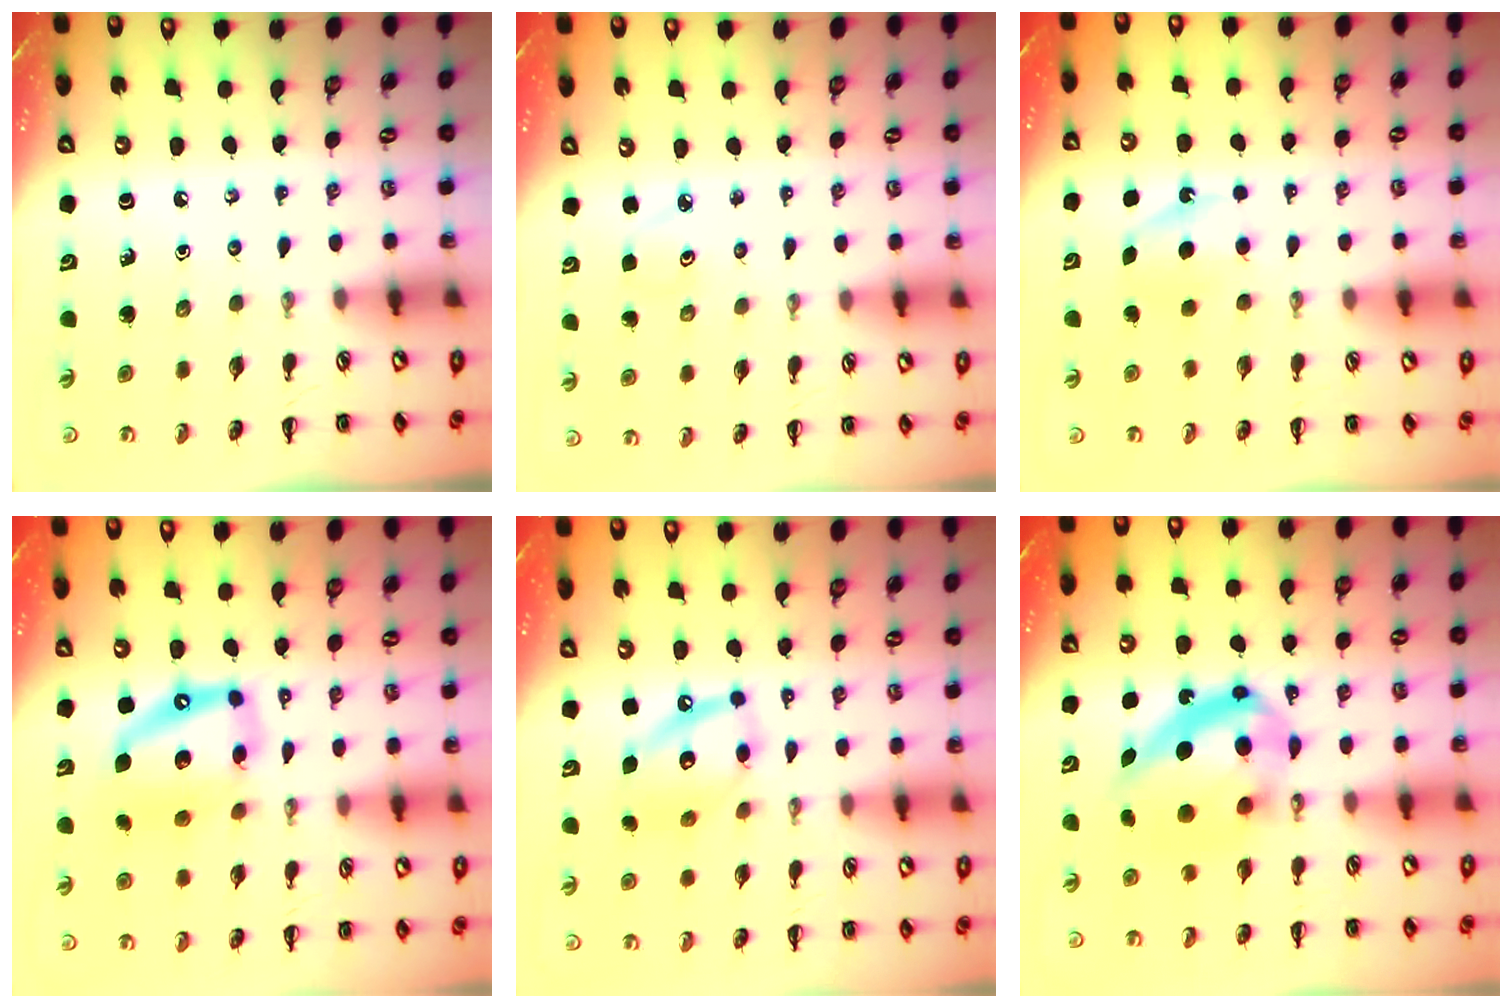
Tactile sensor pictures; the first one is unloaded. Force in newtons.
{"total": 2.4, "press": 2.3, "slide": 0.6}
{"total": 5.2, "press": 5.0, "slide": 1.4}
{"total": 13.1, "press": 12.6, "slide": 3.4}
{"total": 13.2, "press": 13.1, "slide": 1.6}
{"total": 16.6, "press": 16.2, "slide": 3.9}